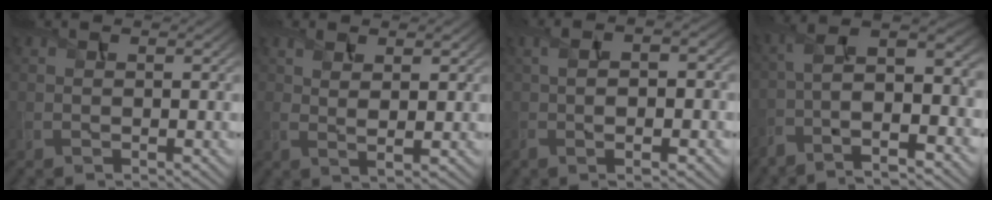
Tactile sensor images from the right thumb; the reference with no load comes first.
{"total": 2.9, "force": [1.4, 0.9, 2.4], "torque": [-0.058, -0.003, 0.028]}
{"total": 6.7, "force": [-0.7, 2.2, 6.3], "torque": [-0.109, -0.003, 0.000]}
{"total": 12.7, "force": [-5.1, 4.4, 10.8], "torque": [-0.230, 0.000, -0.084]}